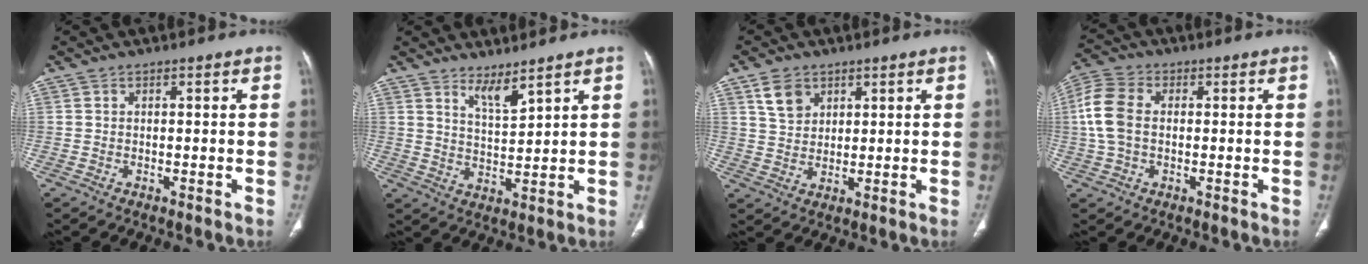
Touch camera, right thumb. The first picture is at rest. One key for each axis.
{"total": 4.6, "fx": 3.7, "fy": 0.8, "fz": 2.5, "tx": -0.038, "ty": -0.041, "tz": 0.074}
{"total": 5.5, "fx": 3.1, "fy": 3.8, "fz": 2.5, "tx": -0.027, "ty": -0.013, "tz": 0.064}
{"total": 8.6, "fx": 0.4, "fy": 5.7, "fz": 6.4, "tx": -0.146, "ty": 0.020, "tz": 0.004}